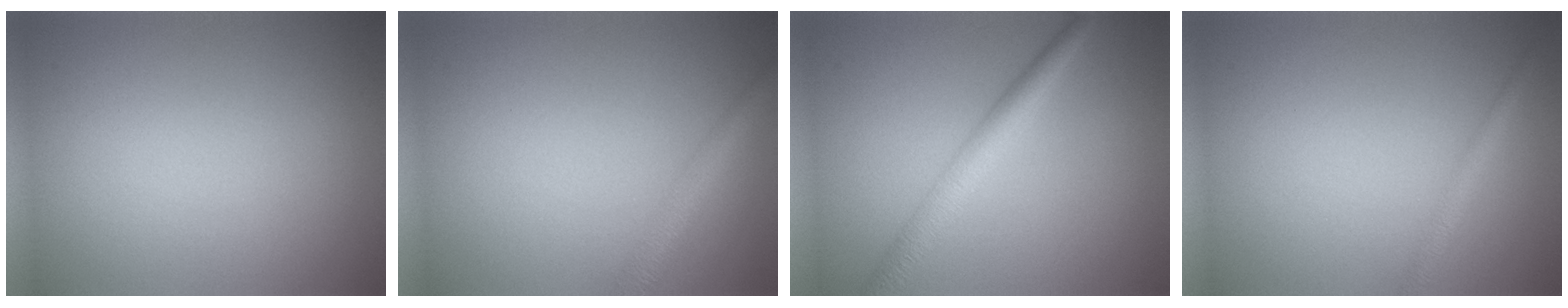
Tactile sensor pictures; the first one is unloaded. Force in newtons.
{"total": 2.7, "press": 2.7, "slide": 0.1}
{"total": 3.5, "press": 3.5, "slide": 0.1}
{"total": 1.4, "press": 1.4, "slide": 0.0}